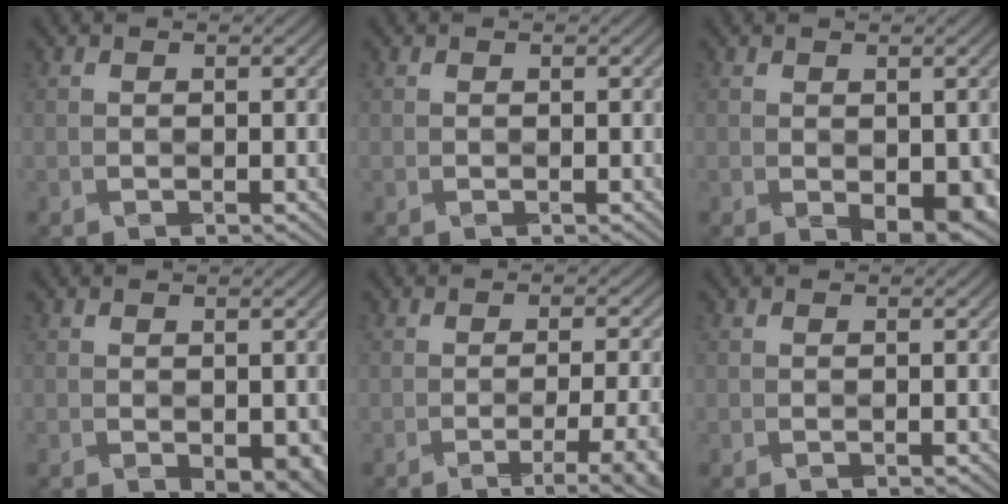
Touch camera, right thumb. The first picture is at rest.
{"total": 0.0}
{"total": 3.8, "force": [-1.1, 2.0, 3.1], "torque": [-0.048, -0.013, -0.013]}
{"total": 2.8, "force": [-0.8, 1.5, 2.2], "torque": [-0.033, -0.012, -0.005]}
{"total": 6.9, "force": [-2.8, 1.6, 6.1], "torque": [-0.065, 0.000, -0.036]}
{"total": 0.0}